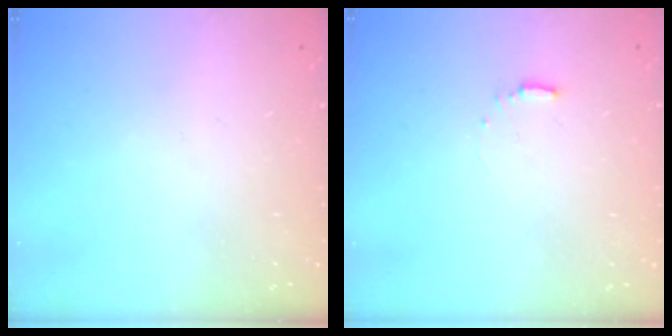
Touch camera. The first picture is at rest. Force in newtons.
{"total": 6.0, "press": 6.0, "slide": 0.6}